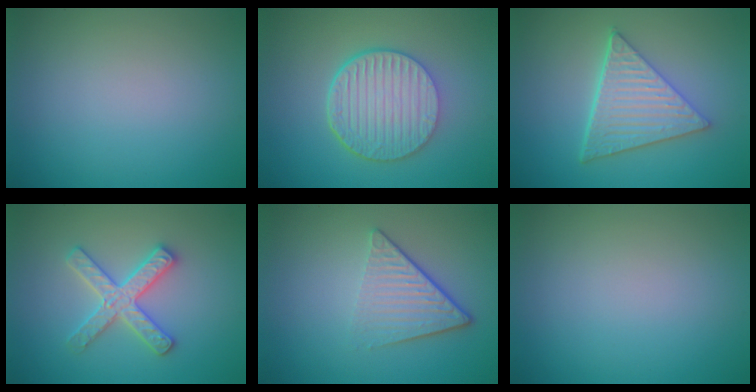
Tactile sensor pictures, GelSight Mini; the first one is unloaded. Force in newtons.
{"total": 6.6, "press": 4.7, "slide": 4.6}
{"total": 6.1, "press": 4.6, "slide": 4.0}
{"total": 3.1, "press": 3.1, "slide": 0.4}
{"total": 4.7, "press": 3.0, "slide": 3.7}
{"total": 0.0}